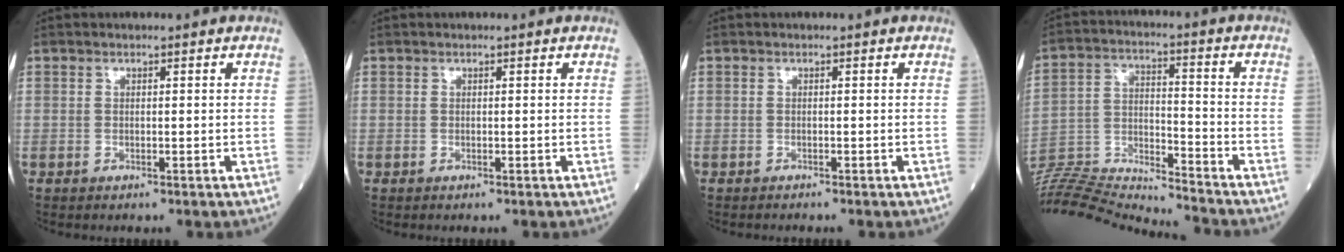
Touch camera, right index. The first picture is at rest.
{"total": 0.0}
{"total": 0.6, "force": [-0.5, 0.0, 0.1], "torque": [-0.006, -0.001, -0.009]}
{"total": 17.6, "force": [-17.1, -0.6, 3.9], "torque": [-0.074, 0.016, -0.286]}